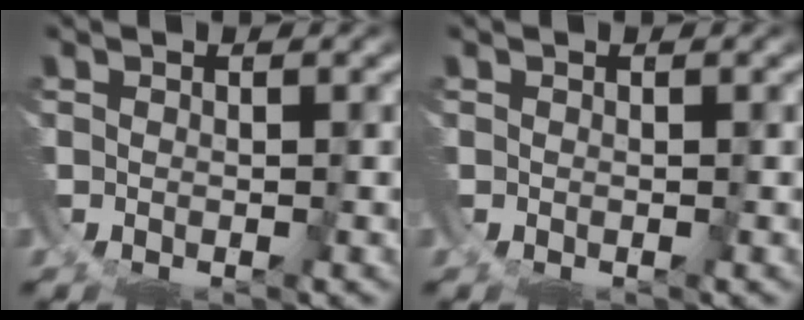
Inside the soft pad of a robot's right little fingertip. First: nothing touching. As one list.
[{"total": 0.0}]